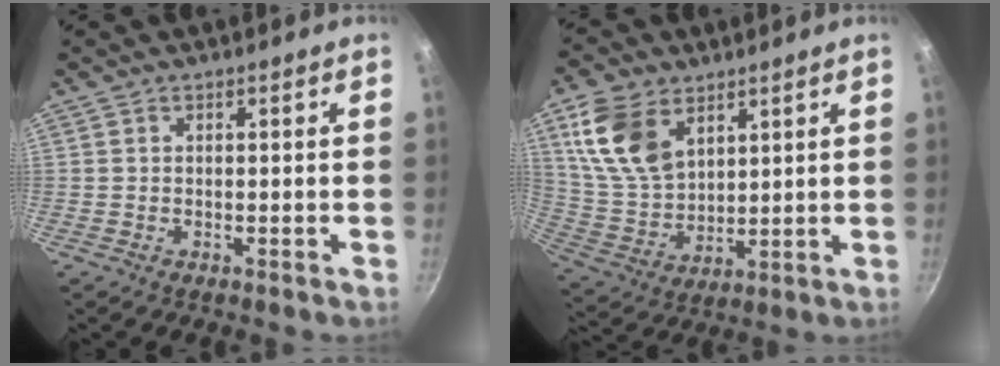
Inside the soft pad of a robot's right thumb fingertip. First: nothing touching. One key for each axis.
{"total": 14.1, "fx": 6.6, "fy": 8.9, "fz": 8.7, "tx": -0.151, "ty": -0.024, "tz": 0.141}